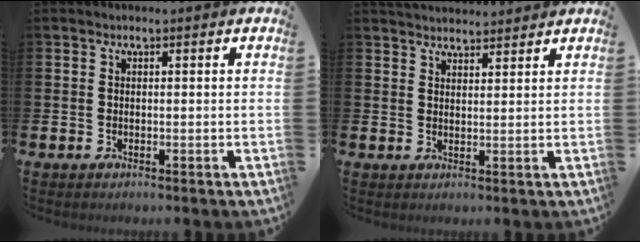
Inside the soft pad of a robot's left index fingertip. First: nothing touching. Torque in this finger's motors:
{"motor_torque": [0.36, -1.16, -0.05, 0.03]}